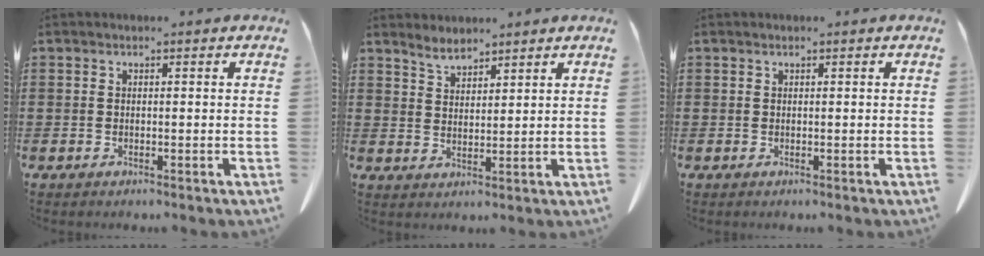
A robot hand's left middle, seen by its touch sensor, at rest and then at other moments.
{"total": 3.3, "force": [3.0, 1.0, 1.0], "torque": [-0.029, -0.004, 0.057]}
{"total": 0.0}